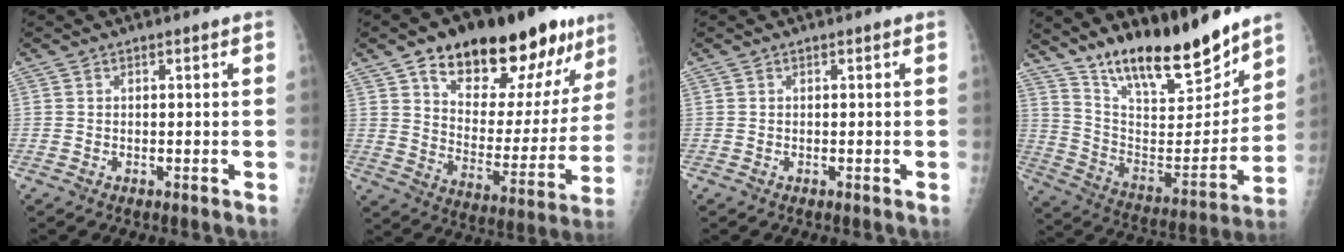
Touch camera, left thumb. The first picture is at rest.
{"total": 25.8, "force": [17.0, 11.0, 16.0], "torque": [-0.178, -0.061, 0.260]}
{"total": 0.0}
{"total": 20.9, "force": [16.7, 5.9, 11.1], "torque": [-0.140, -0.101, 0.290]}